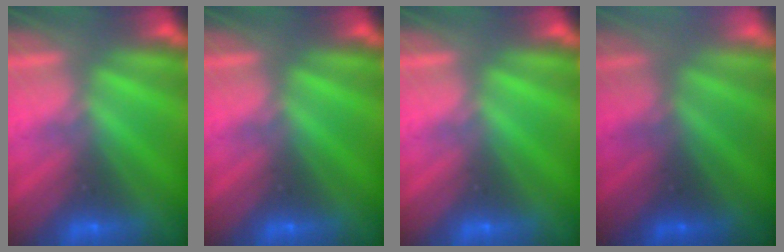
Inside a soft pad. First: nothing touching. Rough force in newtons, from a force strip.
{"total": 0.0}
{"total": 0.0}
{"total": 2.3}